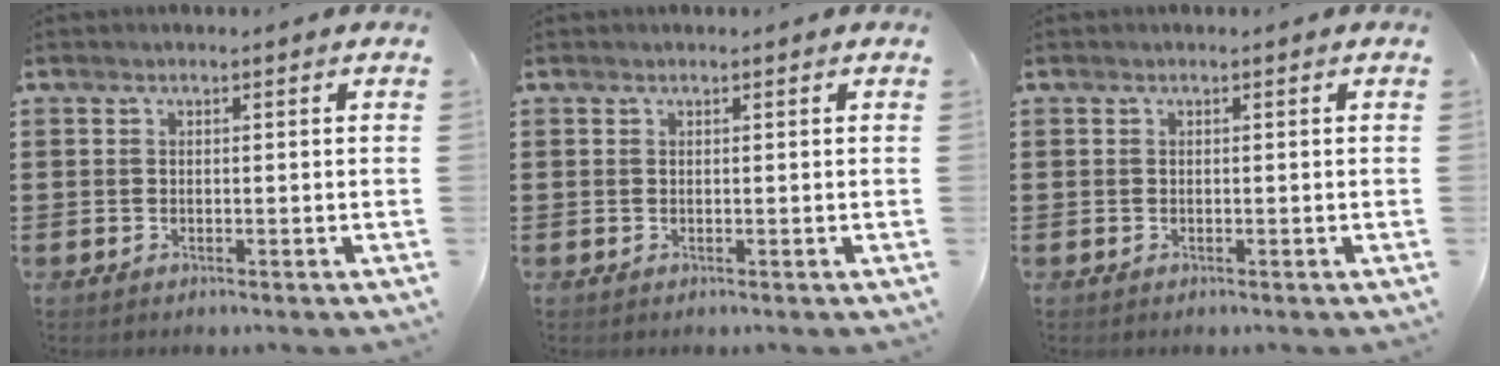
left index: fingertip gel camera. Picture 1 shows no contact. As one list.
[{"total": 0.0}, {"total": 0.0}]